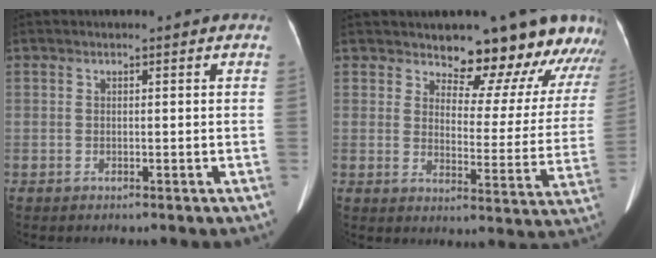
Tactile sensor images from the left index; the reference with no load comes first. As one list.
[{"total": 16.1, "force": [14.0, 4.4, 6.5], "torque": [-0.050, -0.041, 0.152]}]